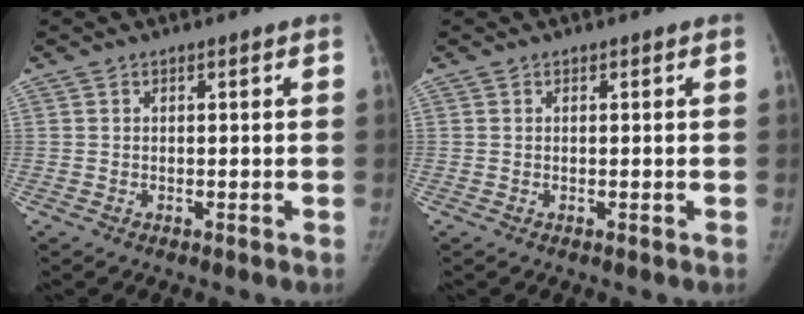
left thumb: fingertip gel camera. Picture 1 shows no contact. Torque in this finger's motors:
{"motor_torque": [0.00, 0.00, 0.25, -0.05, 0.00]}